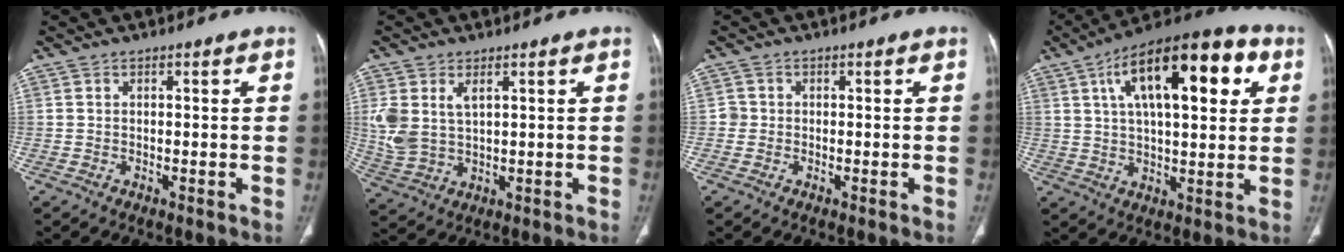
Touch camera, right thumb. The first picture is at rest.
{"total": 7.8, "force": [2.4, 4.5, 5.9], "torque": [-0.136, -0.005, 0.062]}
{"total": 1.6, "force": [-0.1, 1.6, 0.2], "torque": [0.007, 0.006, -0.004]}
{"total": 21.9, "force": [7.6, 9.1, 18.4], "torque": [-0.268, 0.008, 0.113]}